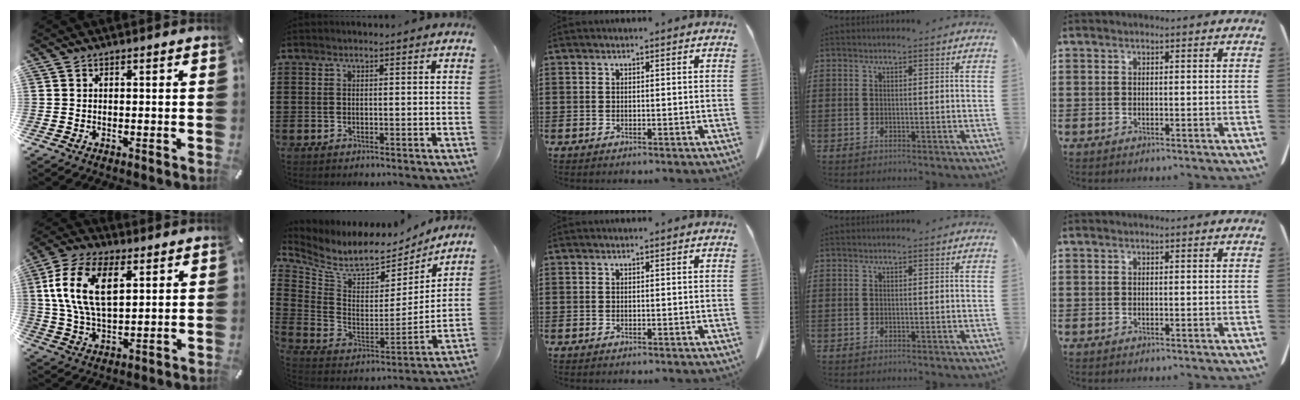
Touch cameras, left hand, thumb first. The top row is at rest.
{"thumb": {"total": 14.3, "force": [4.8, 8.0, 10.9], "torque": [-0.255, 0.005, 0.084]}, "index": {"total": 7.1, "force": [6.1, 2.6, 2.6], "torque": [-0.081, -0.053, 0.104]}}